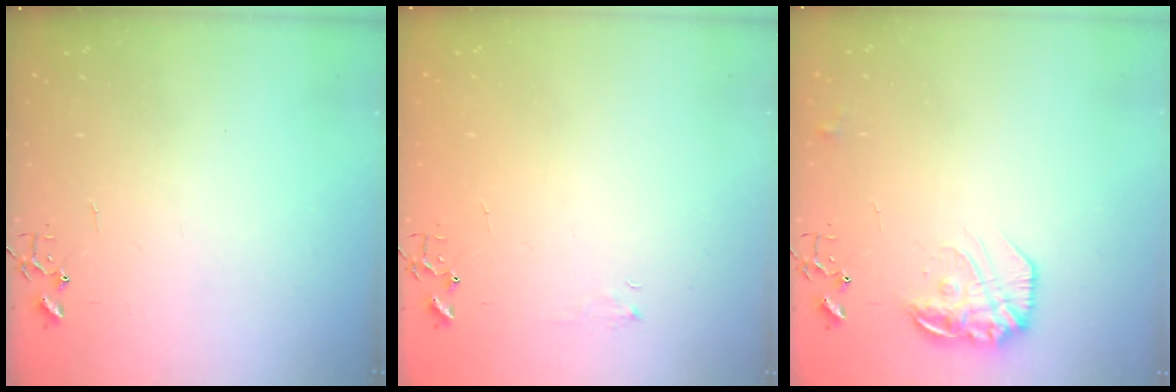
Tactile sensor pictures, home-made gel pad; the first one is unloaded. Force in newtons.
{"total": 3.8, "press": 3.8, "slide": 0.5}
{"total": 13.6, "press": 13.6, "slide": 0.7}